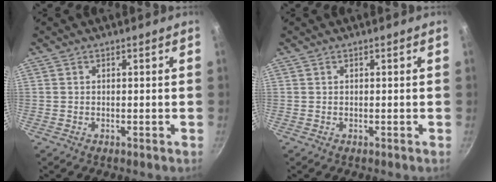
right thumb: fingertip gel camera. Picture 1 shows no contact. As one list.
[{"total": 0.0}]